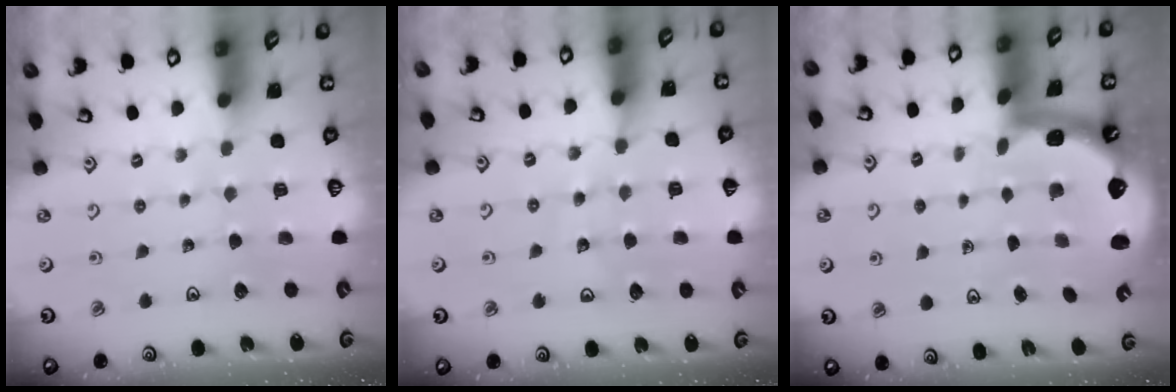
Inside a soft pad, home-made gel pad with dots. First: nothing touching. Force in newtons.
{"total": 9.1, "press": 8.8, "slide": 2.1}
{"total": 1.6, "press": 1.5, "slide": 0.6}